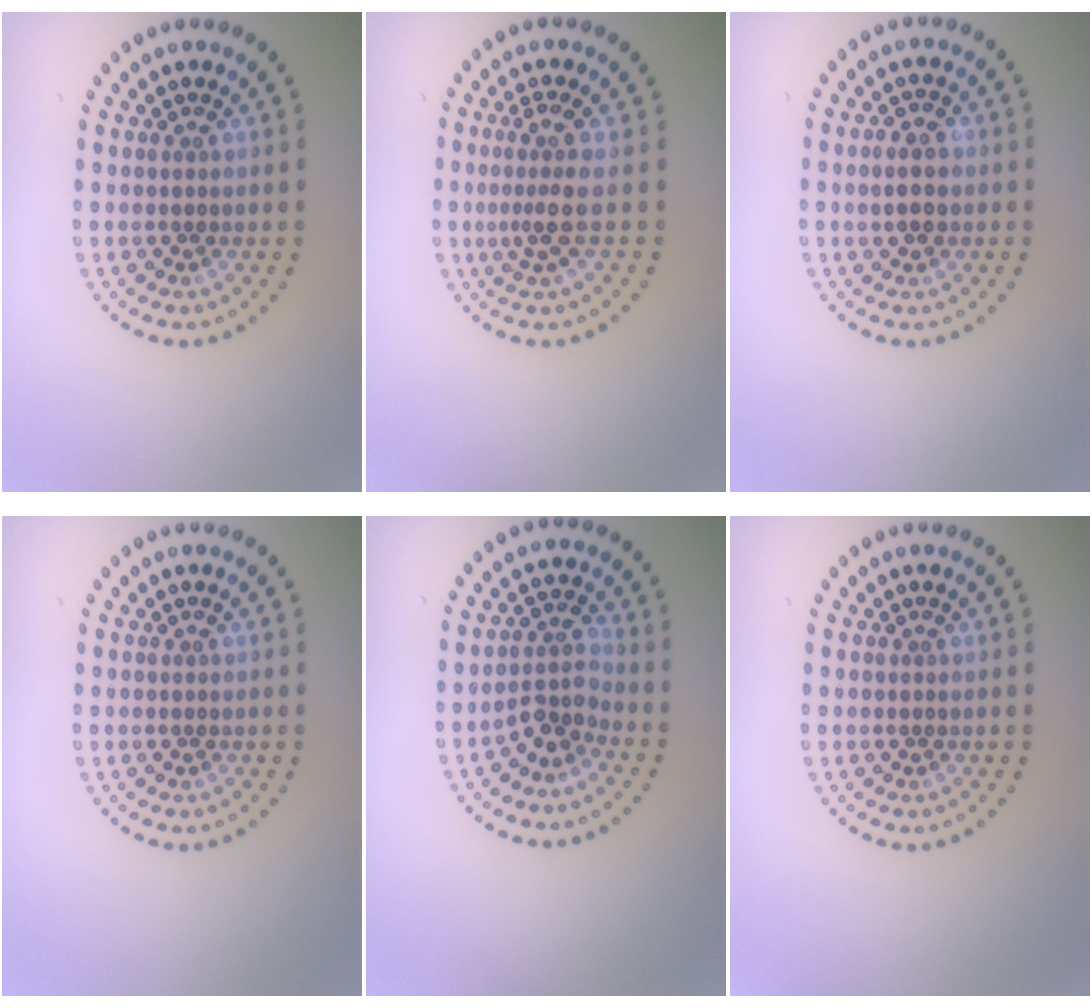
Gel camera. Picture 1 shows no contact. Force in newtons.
{"total": 2.6, "press": 1.8, "slide": 1.9}
{"total": 2.2, "press": 2.2, "slide": 0.1}
{"total": 0.0}
{"total": 2.7, "press": 2.0, "slide": 1.7}
{"total": 0.0}